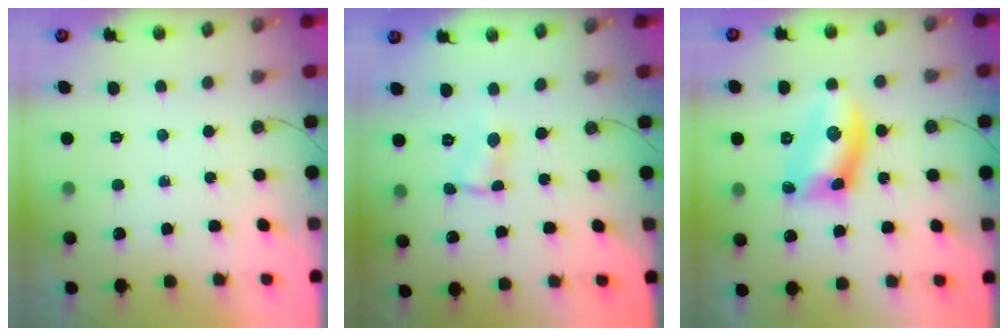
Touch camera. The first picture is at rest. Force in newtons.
{"total": 1.1, "press": 1.0, "slide": 0.2}
{"total": 12.2, "press": 11.8, "slide": 3.0}